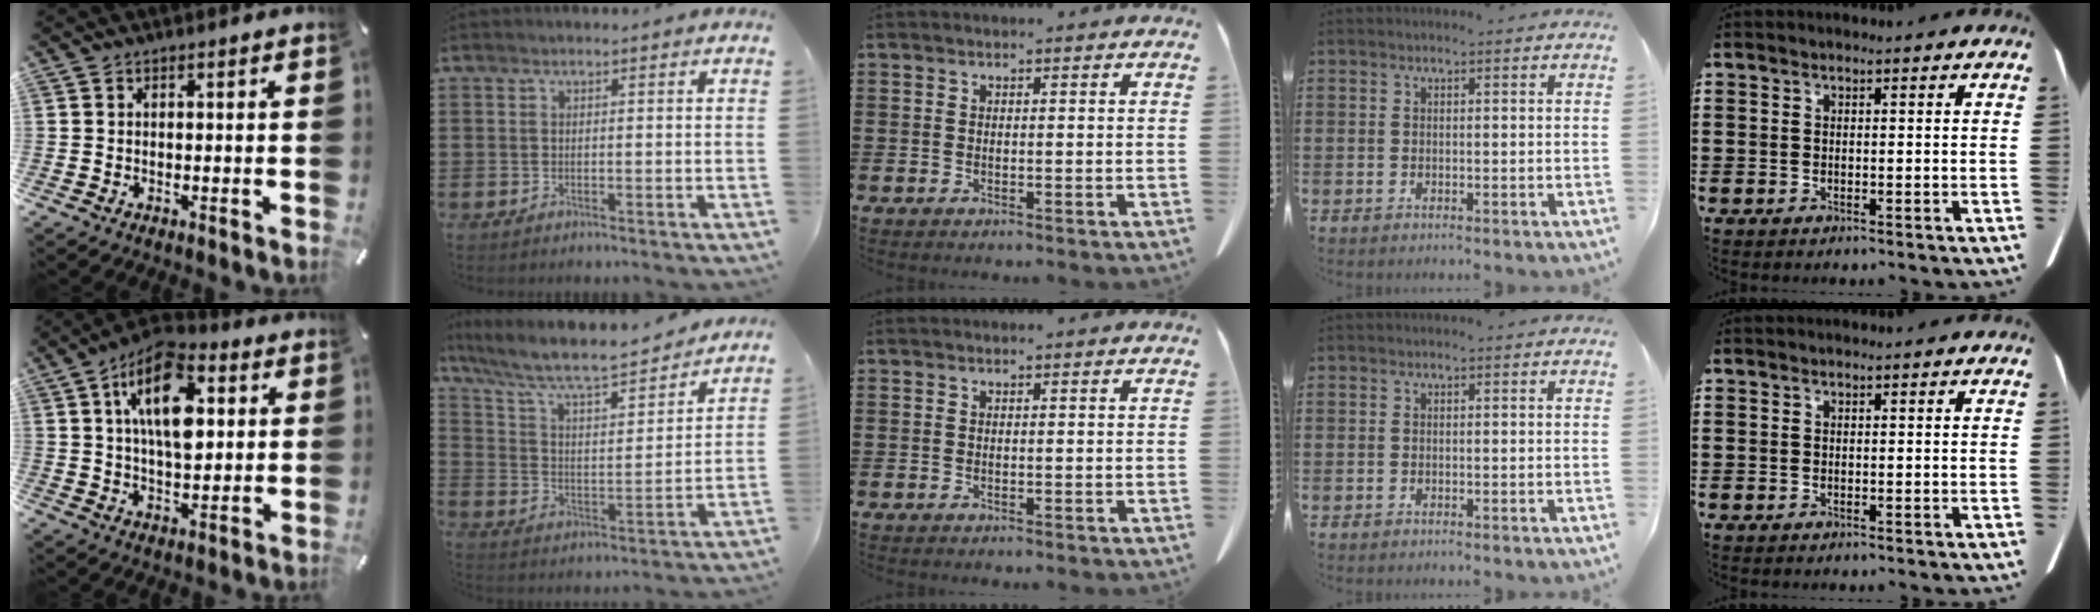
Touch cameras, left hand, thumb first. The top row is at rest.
{"thumb": {"total": 15.7, "force": [4.8, 8.7, 12.1], "torque": [-0.214, -0.008, 0.079]}, "index": {"total": 8.0, "force": [6.9, 1.0, 4.0], "torque": [-0.106, -0.045, 0.111]}}